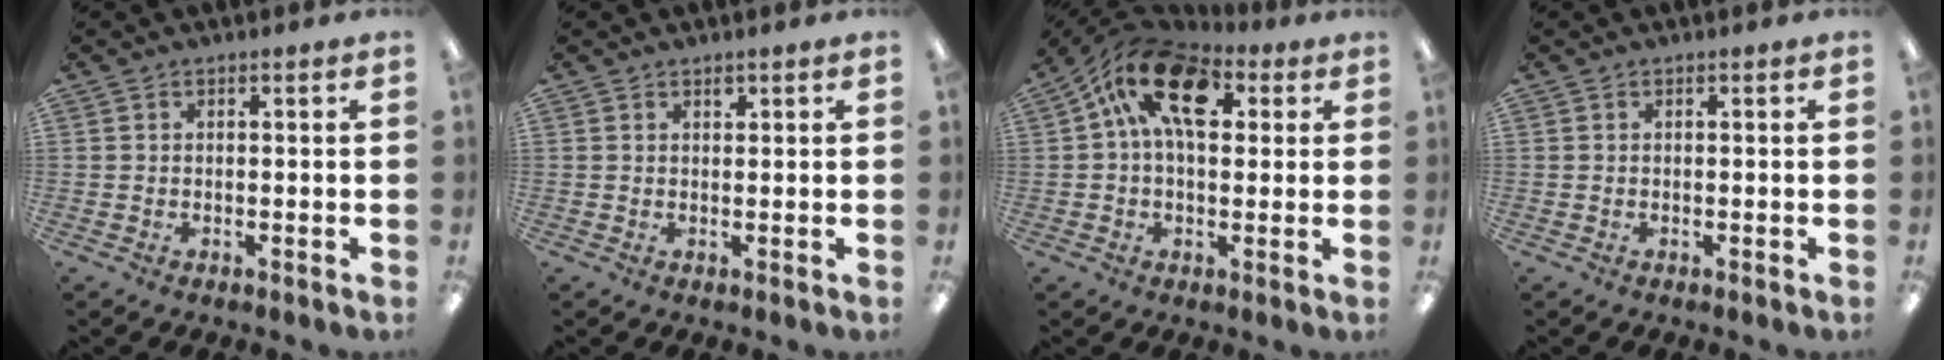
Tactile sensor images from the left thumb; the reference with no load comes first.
{"total": 1.0, "force": [0.8, 0.4, 0.4], "torque": [-0.001, -0.002, 0.013]}
{"total": 16.1, "force": [5.7, 9.4, 11.8], "torque": [-0.209, -0.006, 0.102]}
{"total": 0.0}